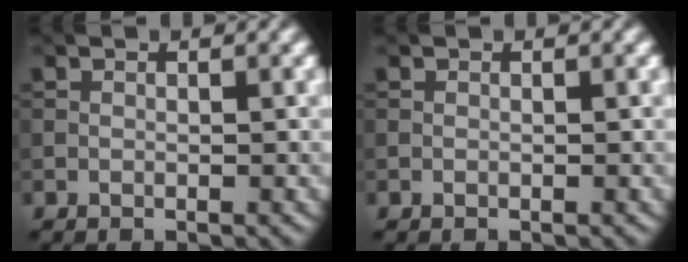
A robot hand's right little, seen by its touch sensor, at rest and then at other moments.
{"total": 0.0}